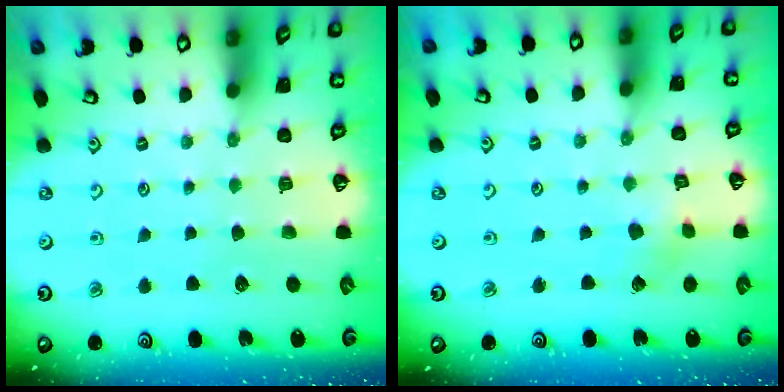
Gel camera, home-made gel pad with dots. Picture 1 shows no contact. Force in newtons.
{"total": 2.7, "press": 2.7, "slide": 0.3}